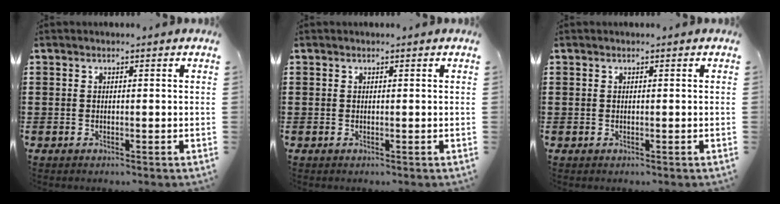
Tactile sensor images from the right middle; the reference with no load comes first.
{"total": 0.0}
{"total": 0.0}